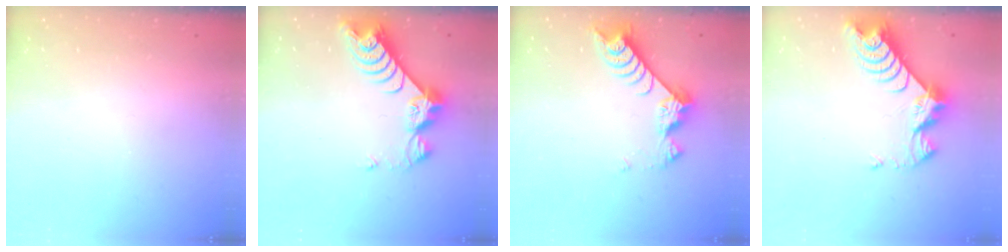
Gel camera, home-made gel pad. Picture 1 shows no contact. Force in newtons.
{"total": 9.7, "press": 9.7, "slide": 0.8}
{"total": 9.0, "press": 9.0, "slide": 1.0}
{"total": 9.3, "press": 9.2, "slide": 0.8}